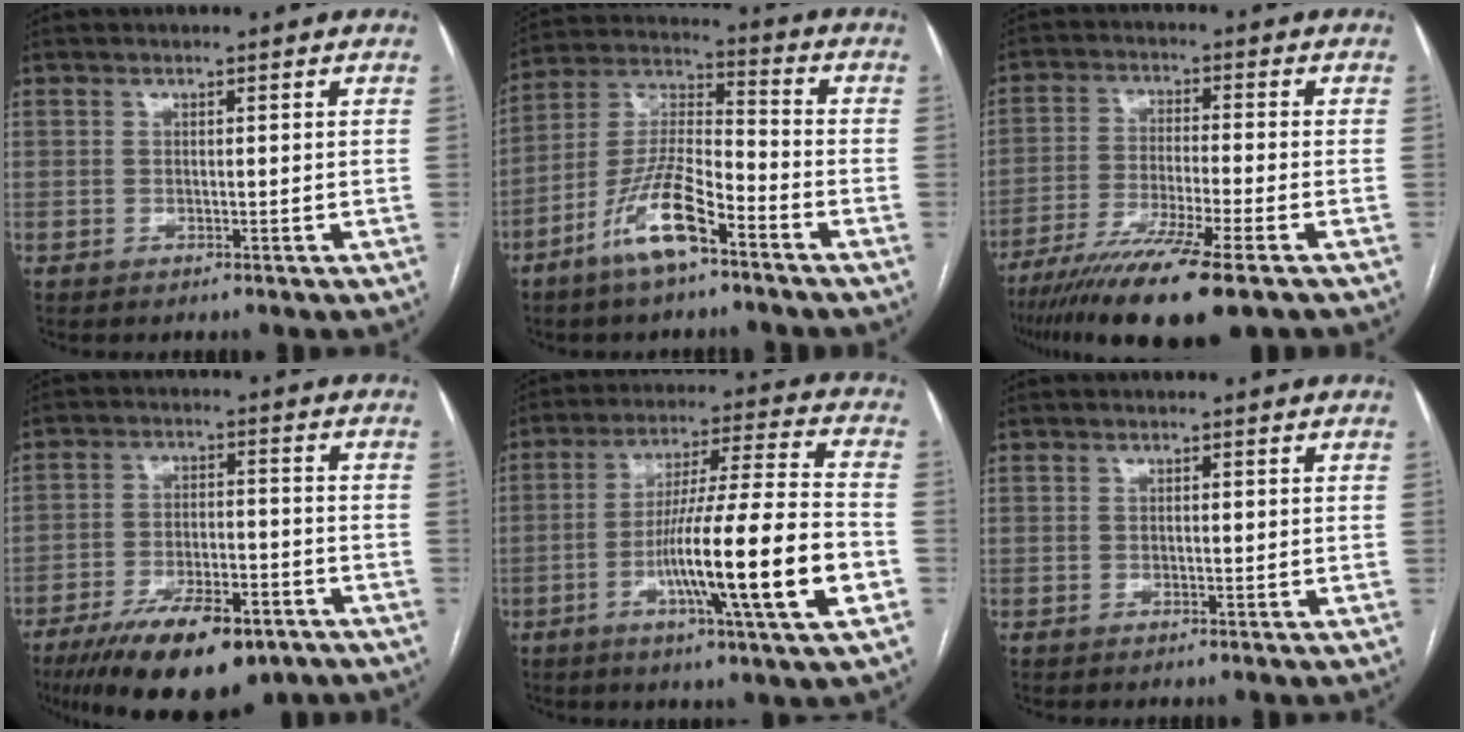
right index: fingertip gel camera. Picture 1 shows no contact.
{"total": 11.9, "force": [-7.0, 2.9, 9.2], "torque": [-0.191, 0.000, -0.132]}
{"total": 14.6, "force": [-10.2, 0.2, 10.4], "torque": [-0.190, -0.040, -0.171]}
{"total": 15.4, "force": [-10.1, 5.3, 10.3], "torque": [-0.163, -0.011, -0.162]}
{"total": 18.4, "force": [-5.5, -0.1, 17.5], "torque": [-0.286, -0.006, -0.092]}
{"total": 0.7, "force": [0.0, 0.2, 0.7], "torque": [-0.011, 0.001, 0.000]}